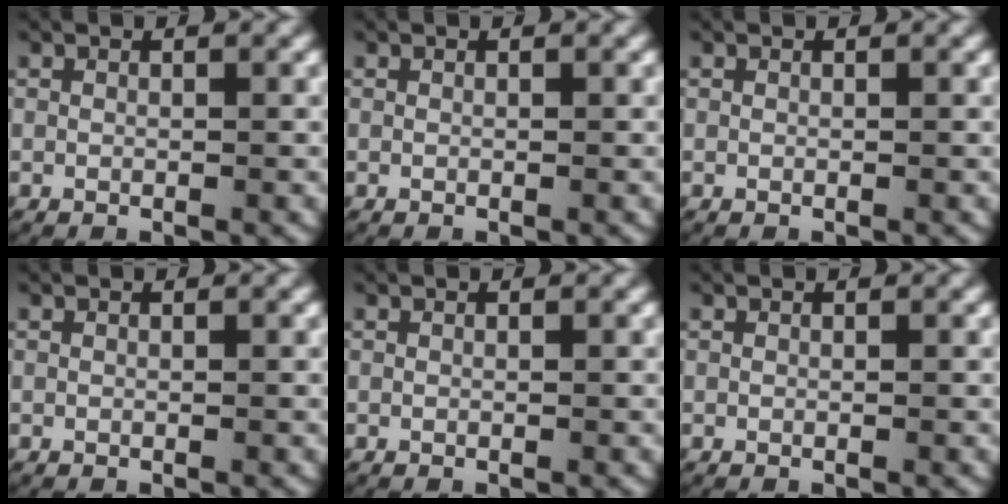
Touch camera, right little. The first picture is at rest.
{"total": 0.0}
{"total": 0.0}
{"total": 0.0}
{"total": 0.0}
{"total": 0.0}